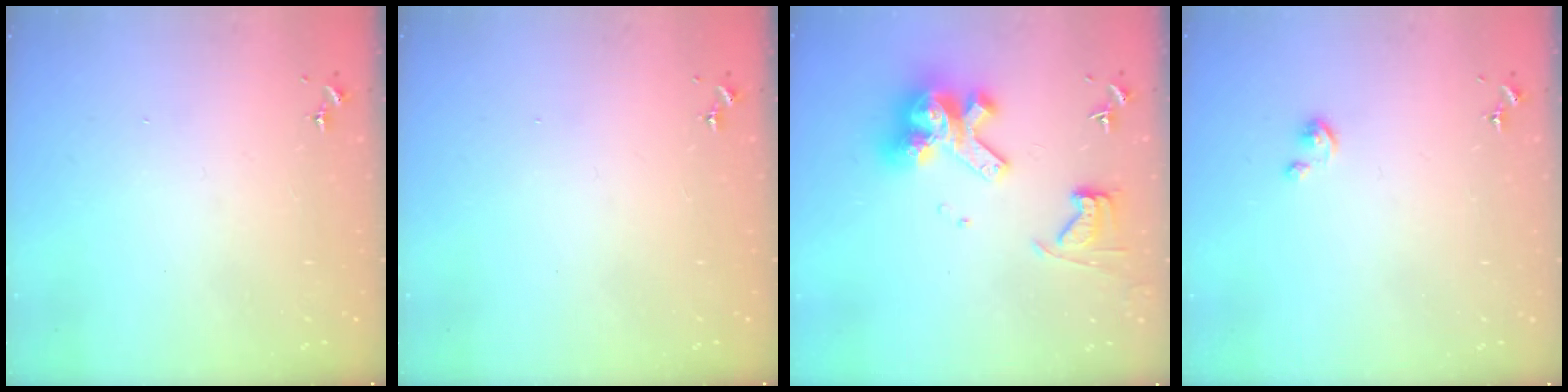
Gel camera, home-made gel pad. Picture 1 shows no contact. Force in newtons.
{"total": 0.0}
{"total": 15.0, "press": 14.9, "slide": 1.8}
{"total": 2.7, "press": 2.7, "slide": 0.3}